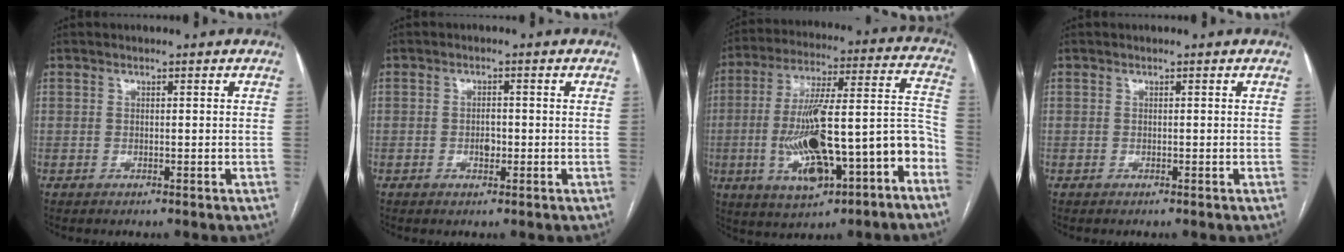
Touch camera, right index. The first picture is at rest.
{"total": 1.9, "force": [-0.4, 1.1, 1.5], "torque": [-0.023, 0.003, -0.005]}
{"total": 20.8, "force": [-7.3, 5.3, 18.7], "torque": [-0.292, 0.027, -0.102]}
{"total": 0.0}